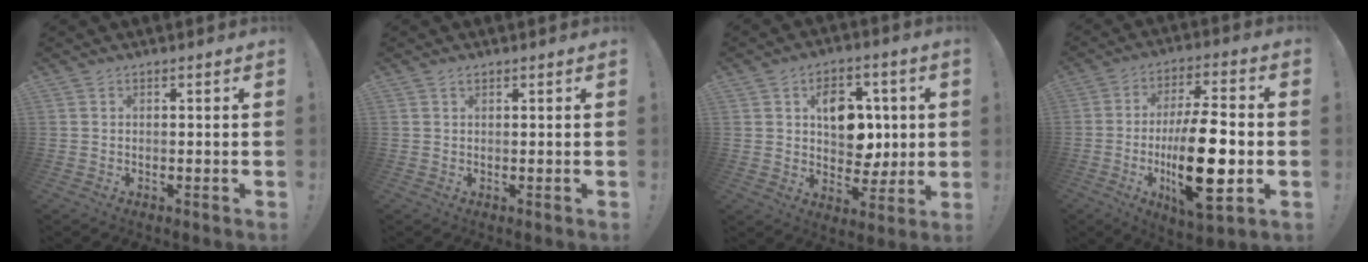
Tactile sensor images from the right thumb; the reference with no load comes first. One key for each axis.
{"total": 0.9, "fx": 0.6, "fy": 0.4, "fz": 0.4, "tx": -0.006, "ty": -0.001, "tz": 0.011}
{"total": 12.3, "fx": 2.8, "fy": 9.6, "fz": 7.3, "tx": -0.088, "ty": -0.008, "tz": 0.059}
{"total": 21.9, "fx": -3.9, "fy": 7.3, "fz": 20.3, "tx": -0.358, "ty": 0.001, "tz": -0.064}